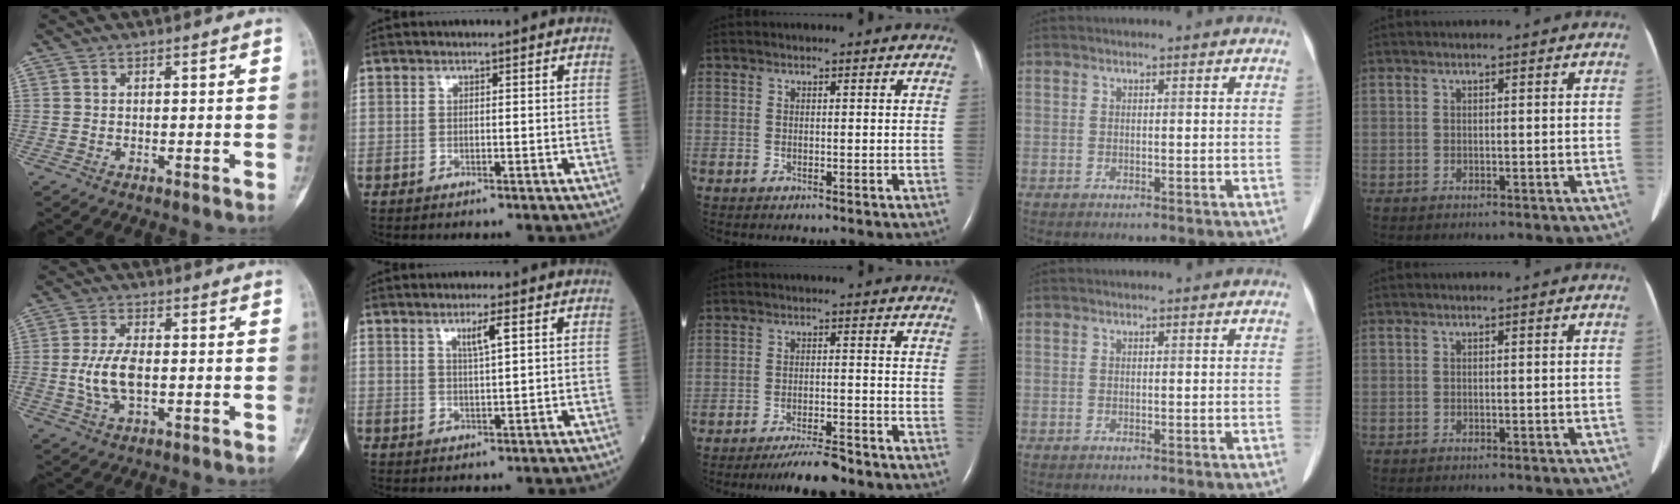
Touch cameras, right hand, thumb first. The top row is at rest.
{"thumb": {"total": 7.2, "force": [-0.6, 3.6, 6.3], "torque": [-0.137, 0.003, -0.012]}, "index": {"total": 3.4, "force": [1.7, 0.1, 2.9], "torque": [-0.053, -0.002, 0.030]}, "middle": {"total": 5.9, "force": [-5.2, 0.5, 2.7], "torque": [-0.046, -0.014, -0.089]}}